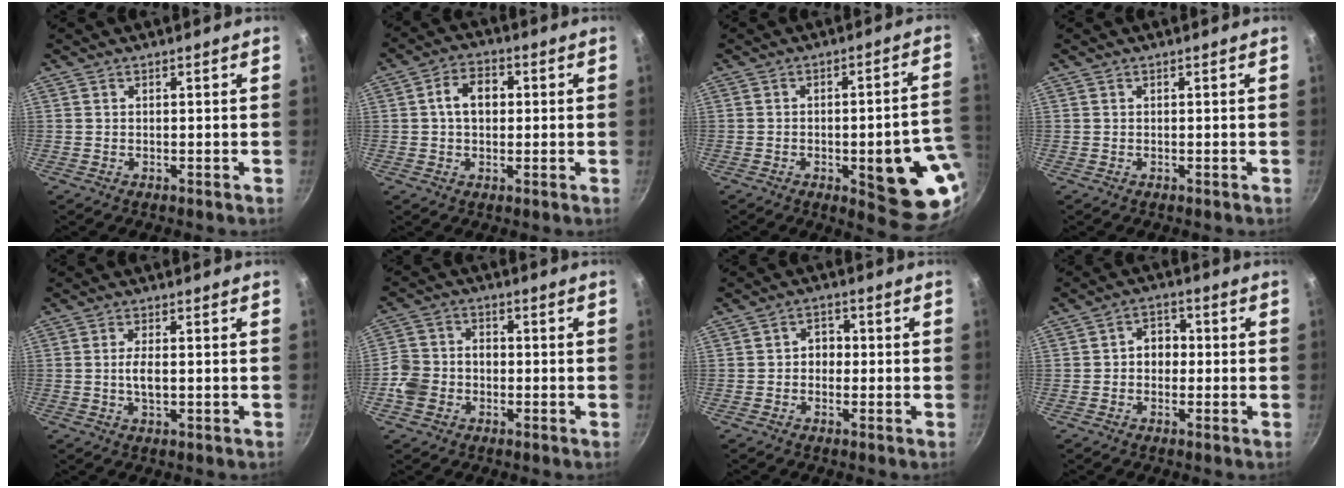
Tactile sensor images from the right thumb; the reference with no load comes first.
{"total": 6.6, "force": [0.7, 4.8, 4.5], "torque": [-0.056, 0.014, 0.004]}
{"total": 17.5, "force": [-4.2, 5.8, 15.9], "torque": [-0.146, 0.019, -0.050]}
{"total": 0.0}
{"total": 3.5, "force": [-0.2, 1.4, 3.2], "torque": [-0.065, 0.000, -0.007]}
{"total": 7.7, "force": [-2.3, 6.3, 3.8], "torque": [-0.057, 0.026, -0.056]}
{"total": 3.5, "force": [-0.4, 2.9, 1.9], "torque": [-0.002, 0.010, -0.012]}
{"total": 4.8, "force": [-0.3, 3.9, 2.8], "torque": [-0.008, 0.013, -0.011]}